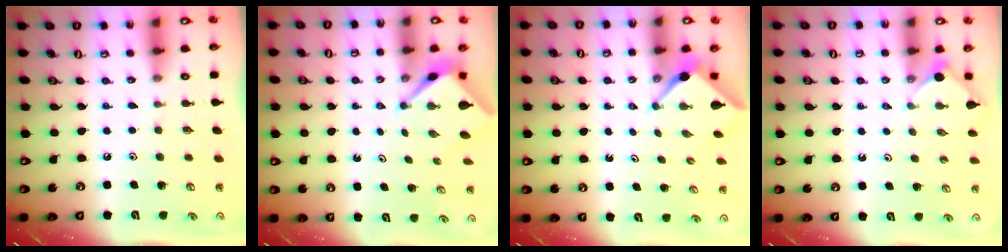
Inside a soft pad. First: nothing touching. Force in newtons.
{"total": 2.6, "press": 2.6, "slide": 0.2}
{"total": 2.4, "press": 2.4, "slide": 0.2}
{"total": 2.3, "press": 2.2, "slide": 0.3}